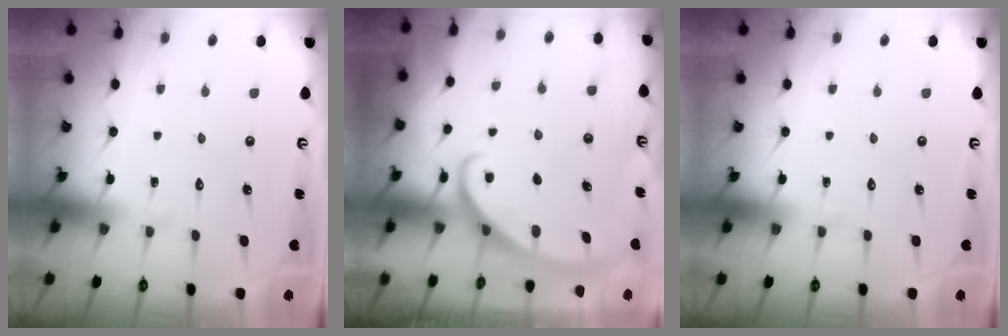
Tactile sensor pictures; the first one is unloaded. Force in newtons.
{"total": 3.0, "press": 3.0, "slide": 0.4}
{"total": 0.0}